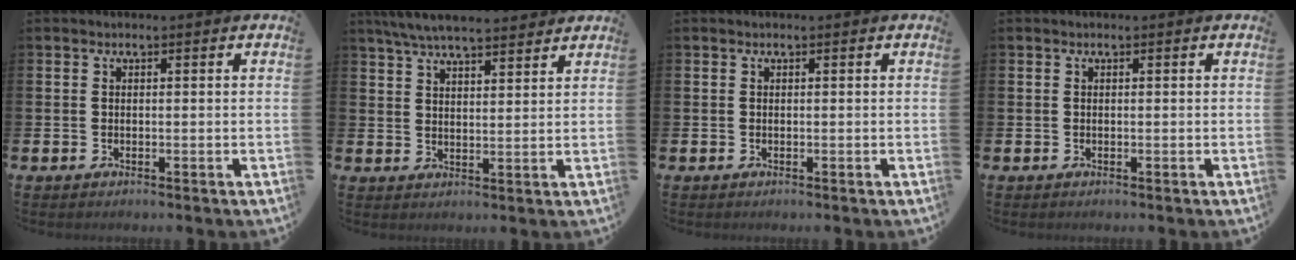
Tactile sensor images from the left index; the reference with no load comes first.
{"total": 6.1, "force": [5.8, 0.9, 1.8], "torque": [-0.050, -0.021, 0.106]}
{"total": 0.0}
{"total": 0.0}